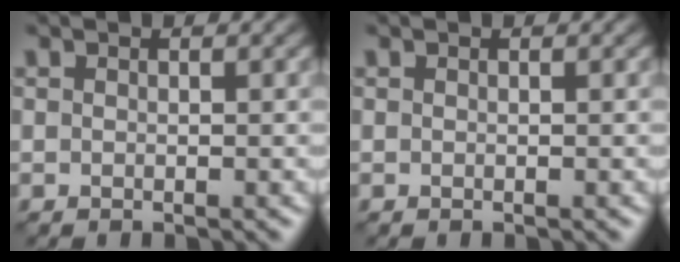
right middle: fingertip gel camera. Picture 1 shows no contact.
{"total": 0.0}